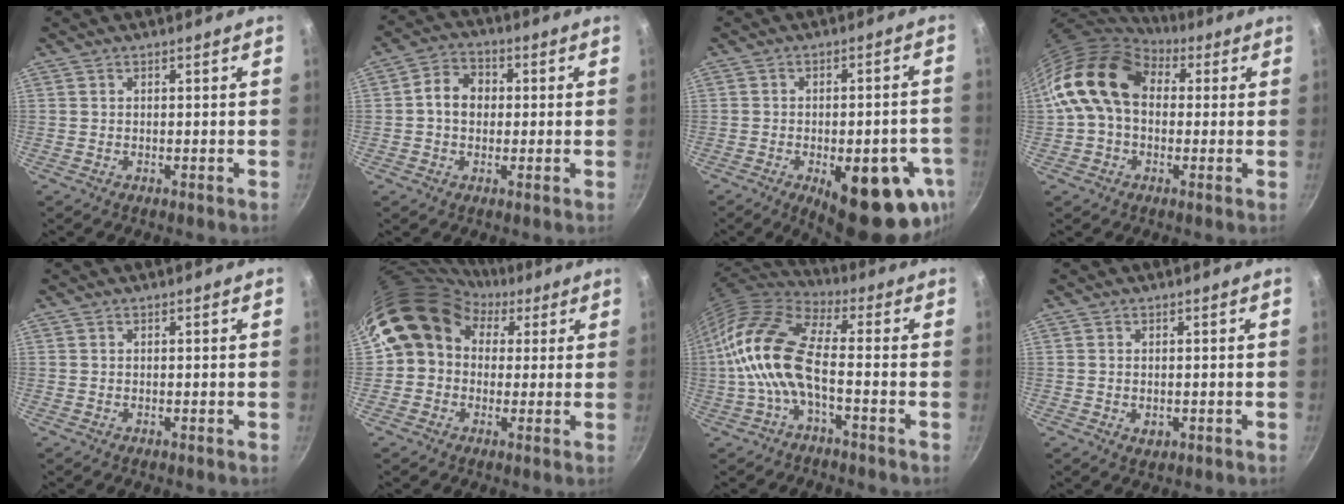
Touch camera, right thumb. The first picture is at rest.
{"total": 6.8, "force": [0.3, 5.5, 4.0], "torque": [-0.042, 0.015, -0.008]}
{"total": 19.5, "force": [-7.6, 8.0, 16.1], "torque": [-0.163, 0.008, -0.090]}
{"total": 14.7, "force": [2.9, 10.5, 9.8], "torque": [-0.146, 0.018, 0.033]}
{"total": 0.0}
{"total": 13.7, "force": [2.9, 11.8, 6.3], "torque": [-0.082, 0.034, 0.029]}
{"total": 15.0, "force": [-2.3, 6.4, 13.4], "torque": [-0.269, 0.032, -0.063]}
{"total": 2.0, "force": [-0.3, 1.5, 1.4], "torque": [-0.020, -0.004, -0.004]}